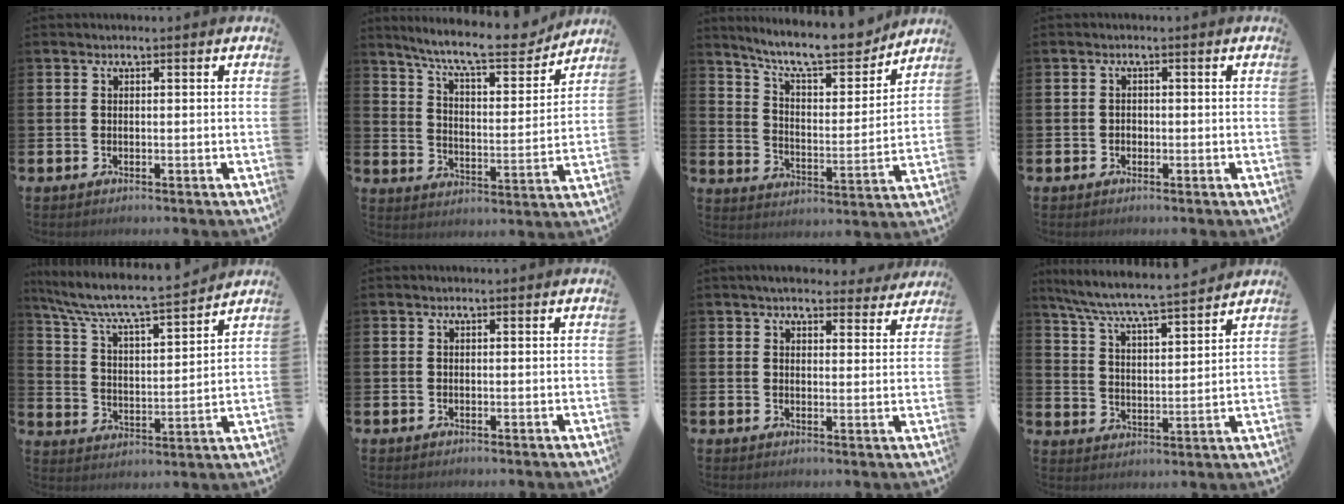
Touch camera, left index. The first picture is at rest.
{"total": 10.4, "force": [9.4, 1.4, 4.1], "torque": [-0.105, -0.061, 0.159]}
{"total": 10.9, "force": [9.9, 2.2, 4.2], "torque": [-0.101, -0.069, 0.170]}
{"total": 0.9, "force": [-0.5, 0.7, 0.2], "torque": [-0.004, 0.003, -0.010]}
{"total": 7.4, "force": [6.9, 0.7, 2.5], "torque": [-0.085, -0.055, 0.115]}
{"total": 0.0}
{"total": 4.5, "force": [4.2, 1.3, 1.0], "torque": [-0.021, -0.019, 0.075]}
{"total": 7.1, "force": [6.8, 0.0, 2.0], "torque": [-0.071, -0.052, 0.117]}